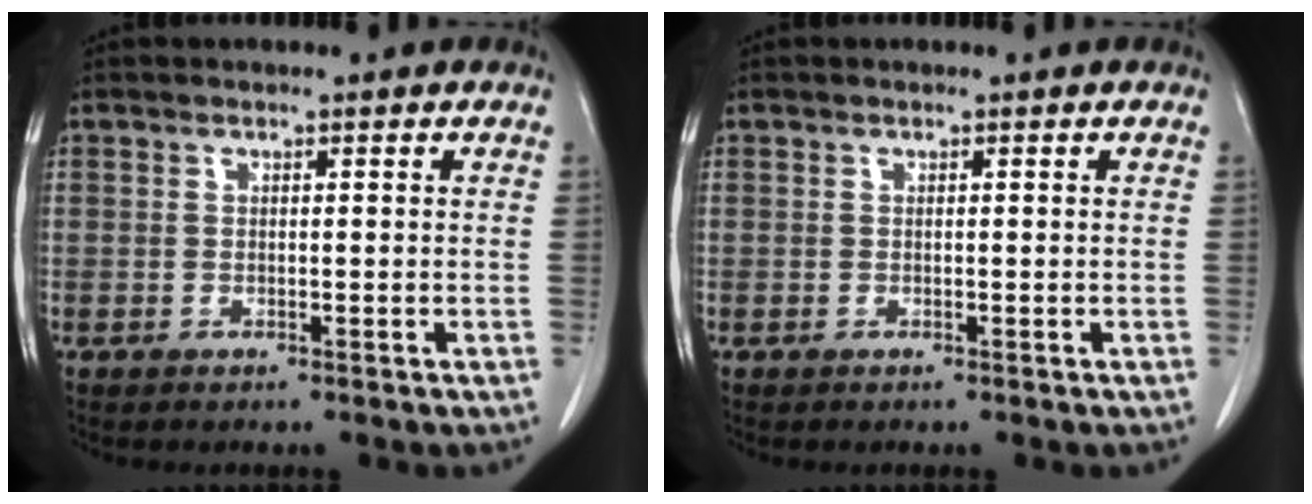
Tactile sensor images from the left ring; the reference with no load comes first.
{"total": 0.0}